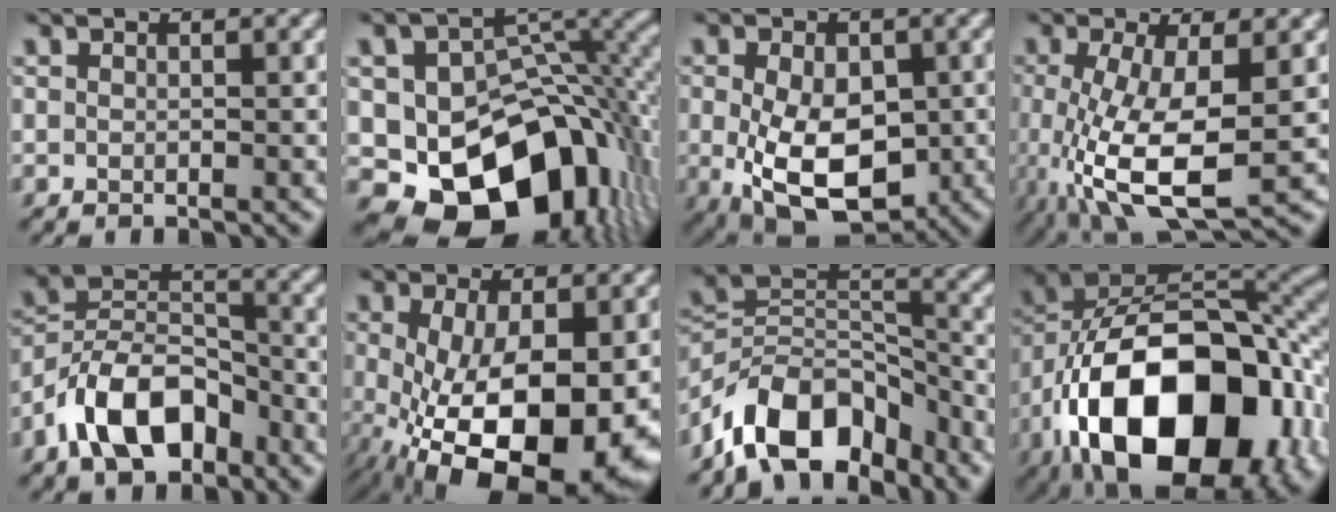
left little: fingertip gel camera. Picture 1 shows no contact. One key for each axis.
{"total": 14.6, "fx": -5.3, "fy": 9.9, "fz": 9.4, "tx": -0.132, "ty": -0.019, "tz": -0.076}
{"total": 9.2, "fx": -1.8, "fy": 5.7, "fz": 7.0, "tx": -0.130, "ty": -0.025, "tz": -0.026}
{"total": 8.3, "fx": -2.1, "fy": 2.9, "fz": 7.5, "tx": -0.171, "ty": -0.016, "tz": -0.034}
{"total": 8.6, "fx": -5.3, "fy": 4.6, "fz": 5.0, "tx": -0.086, "ty": 0.012, "tz": -0.110}
{"total": 14.1, "fx": -4.1, "fy": 6.4, "fz": 11.9, "tx": -0.201, "ty": -0.049, "tz": -0.043}
{"total": 9.9, "fx": -7.1, "fy": 5.0, "fz": 4.8, "tx": -0.065, "ty": 0.012, "tz": -0.145}
{"total": 19.1, "fx": -7.4, "fy": 10.4, "fz": 14.2, "tx": -0.238, "ty": -0.009, "tz": -0.118}